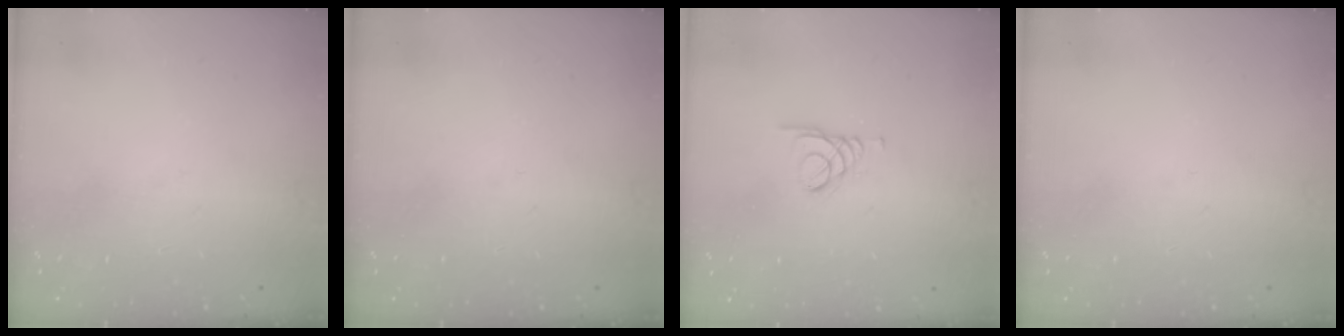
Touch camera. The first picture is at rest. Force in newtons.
{"total": 0.0}
{"total": 1.6, "press": 1.6, "slide": 0.0}
{"total": 0.0}